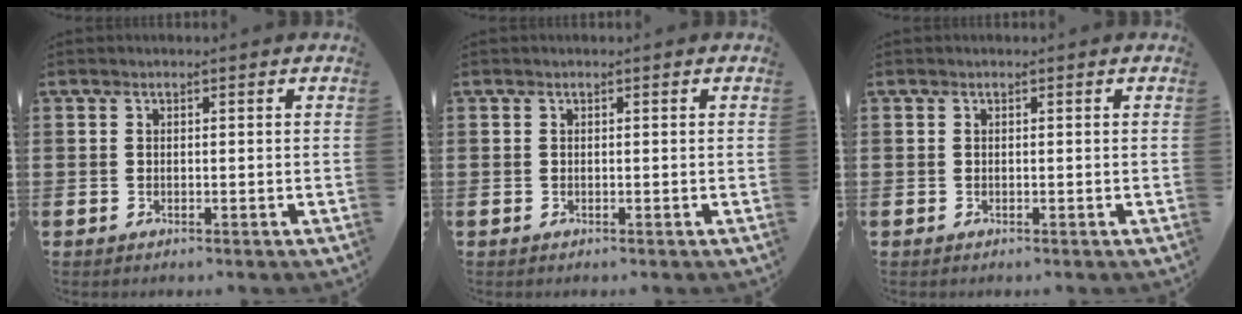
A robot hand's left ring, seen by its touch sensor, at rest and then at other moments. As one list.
[{"total": 0.0}, {"total": 0.0}]